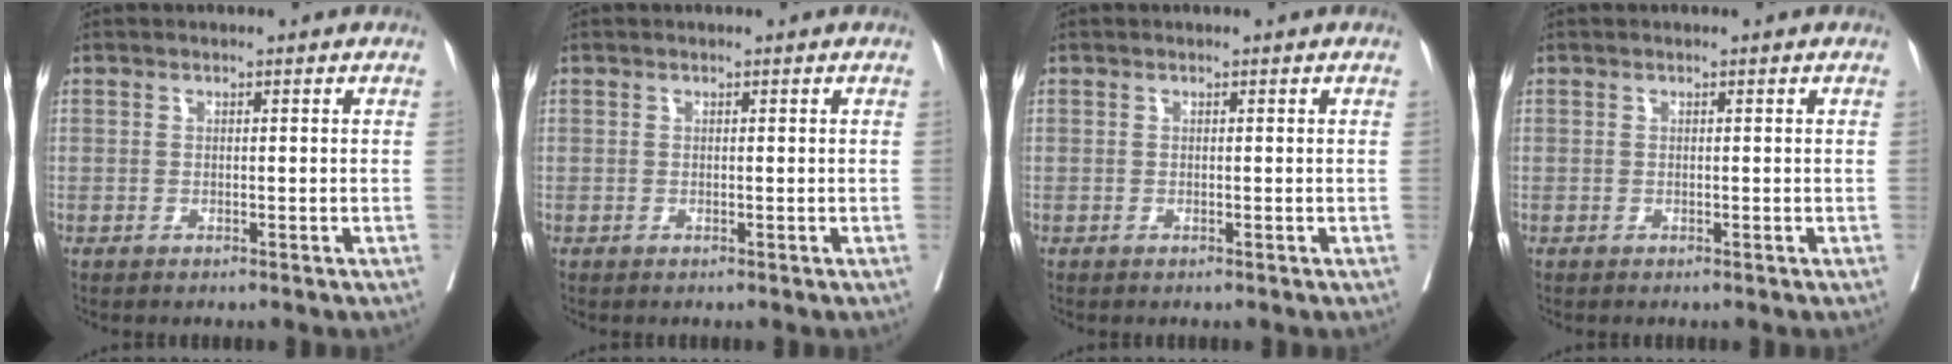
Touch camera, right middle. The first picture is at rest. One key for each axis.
{"total": 0.0}
{"total": 0.0}
{"total": 0.0}